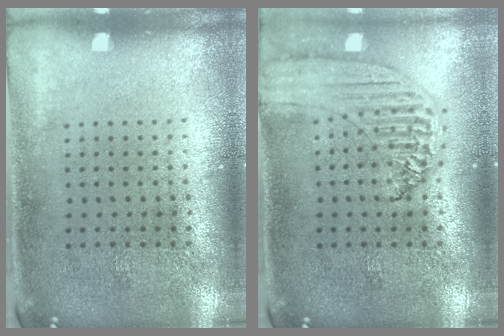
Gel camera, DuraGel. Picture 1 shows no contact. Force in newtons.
{"total": 1.3, "press": 1.2, "slide": 0.2}